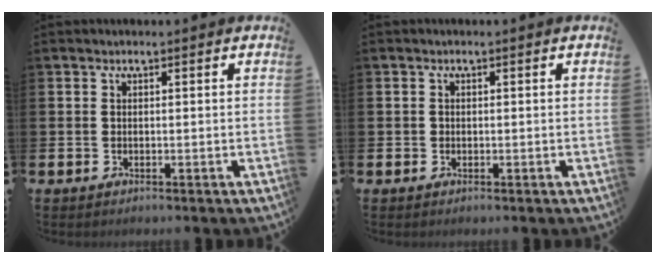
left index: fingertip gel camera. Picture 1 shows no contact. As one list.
[{"total": 0.5, "force": [0.0, 0.5, 0.2], "torque": [0.005, 0.002, -0.003]}]